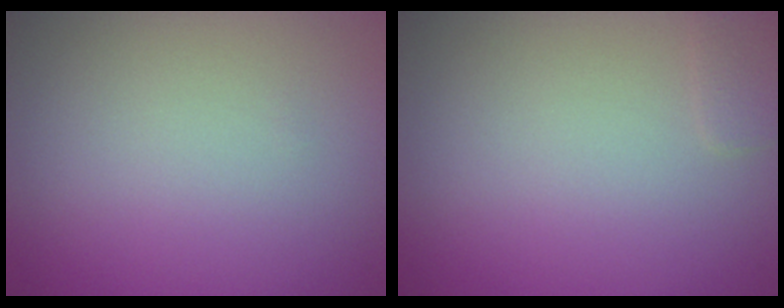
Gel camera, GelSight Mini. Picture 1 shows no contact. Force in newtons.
{"total": 0.8, "press": 0.8, "slide": 0.1}